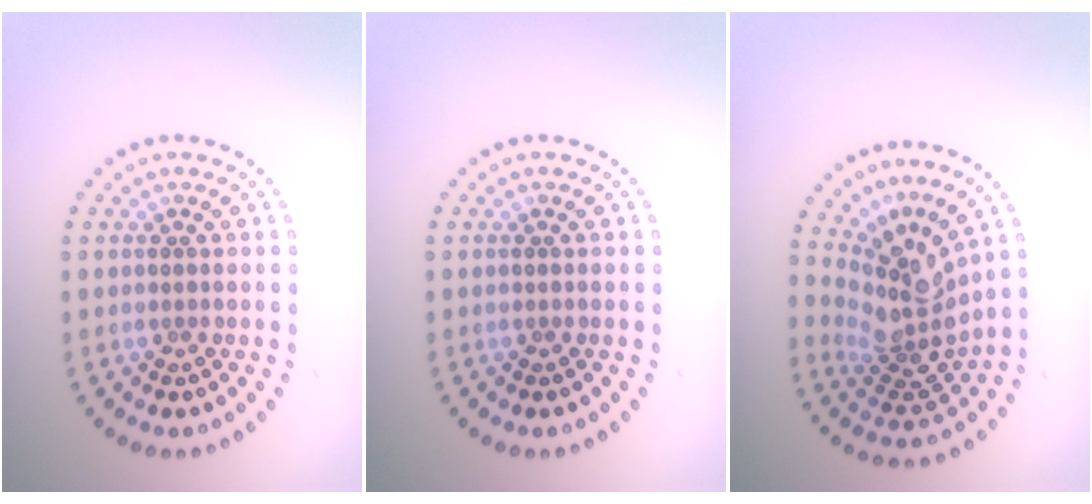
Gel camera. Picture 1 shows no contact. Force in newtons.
{"total": 0.0}
{"total": 4.5, "press": 3.0, "slide": 3.4}